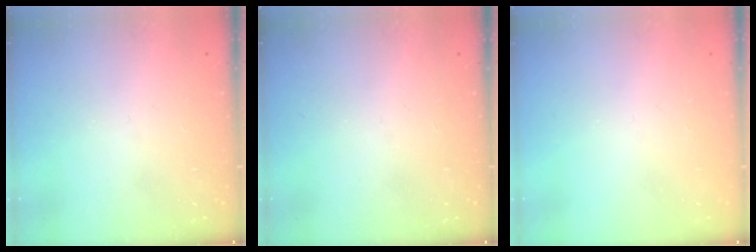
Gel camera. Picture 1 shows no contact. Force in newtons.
{"total": 0.0}
{"total": 0.0}